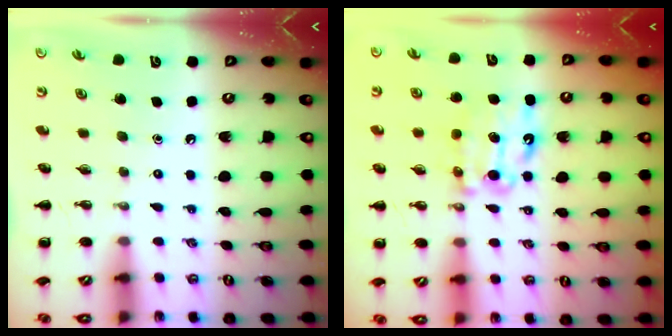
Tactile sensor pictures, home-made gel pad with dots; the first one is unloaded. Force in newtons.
{"total": 10.0, "press": 10.0, "slide": 0.8}